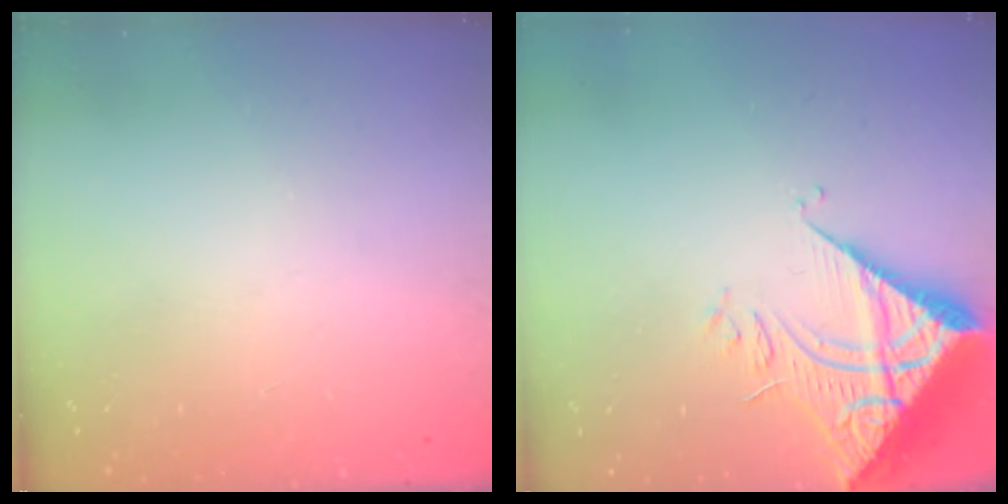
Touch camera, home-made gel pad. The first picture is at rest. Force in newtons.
{"total": 10.7, "press": 10.6, "slide": 1.0}